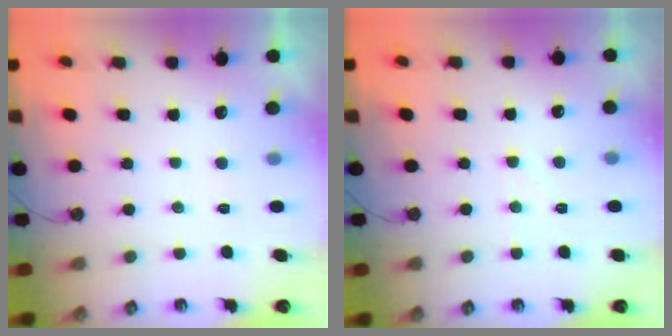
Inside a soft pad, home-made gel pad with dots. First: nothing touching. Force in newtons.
{"total": 2.4, "press": 2.4, "slide": 0.5}